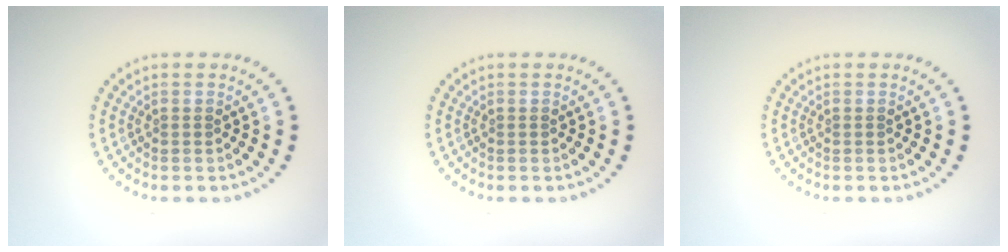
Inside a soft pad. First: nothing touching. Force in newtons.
{"total": 0.0}
{"total": 0.0}